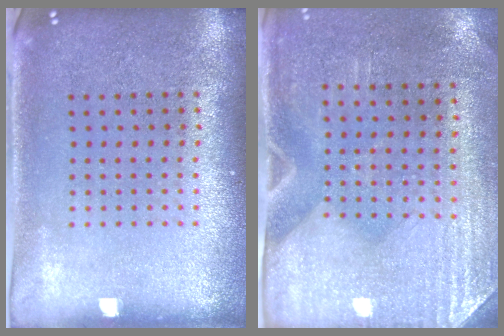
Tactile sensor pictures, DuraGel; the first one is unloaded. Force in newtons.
{"total": 2.9, "press": 2.5, "slide": 1.4}